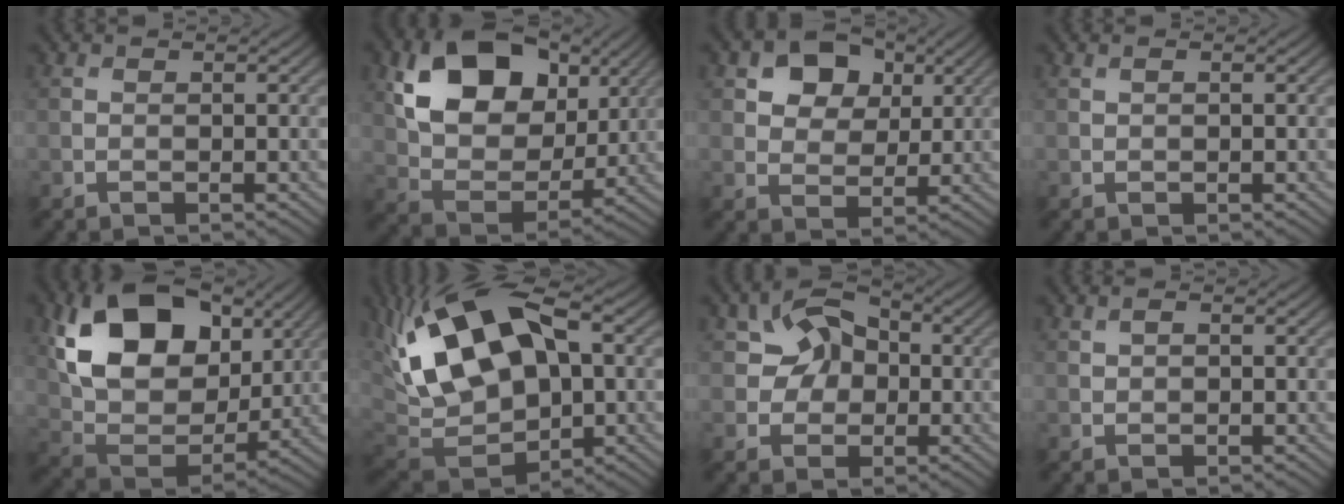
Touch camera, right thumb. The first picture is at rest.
{"total": 14.3, "force": [5.4, 9.7, 9.1], "torque": [-0.180, -0.003, 0.098]}
{"total": 8.3, "force": [3.8, 5.9, 4.5], "torque": [-0.101, 0.002, 0.055]}
{"total": 0.5, "force": [0.3, 0.3, 0.4], "torque": [-0.010, 0.001, 0.004]}
{"total": 16.0, "force": [6.1, 10.6, 10.3], "torque": [-0.208, -0.001, 0.113]}
{"total": 18.1, "force": [4.9, 10.0, 14.3], "torque": [-0.298, 0.027, 0.083]}
{"total": 7.0, "force": [0.9, 5.5, 4.2], "torque": [-0.077, 0.015, 0.001]}
{"total": 1.2, "force": [0.5, 0.6, 0.9], "torque": [-0.020, 0.002, 0.011]}